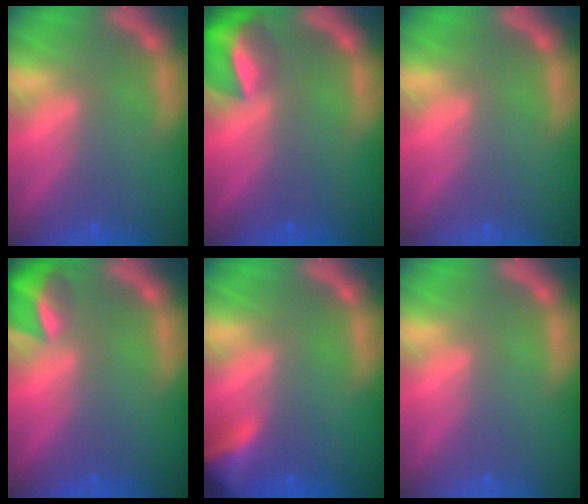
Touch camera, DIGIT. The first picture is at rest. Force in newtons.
{"total": 6.4}
{"total": 0.0}
{"total": 4.4}
{"total": 4.9}
{"total": 0.0}